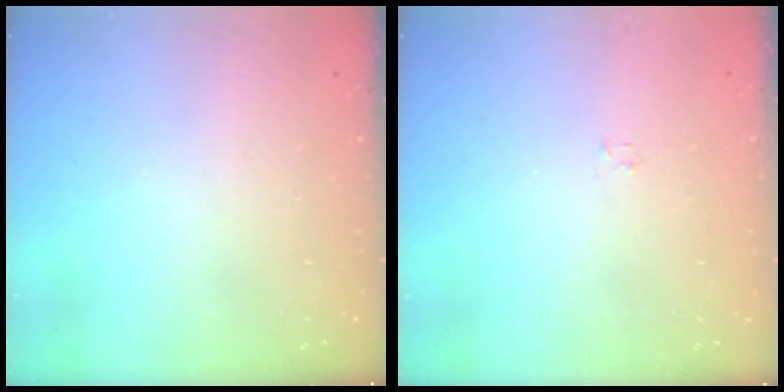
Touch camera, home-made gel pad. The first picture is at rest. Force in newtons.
{"total": 1.2, "press": 1.2, "slide": 0.2}